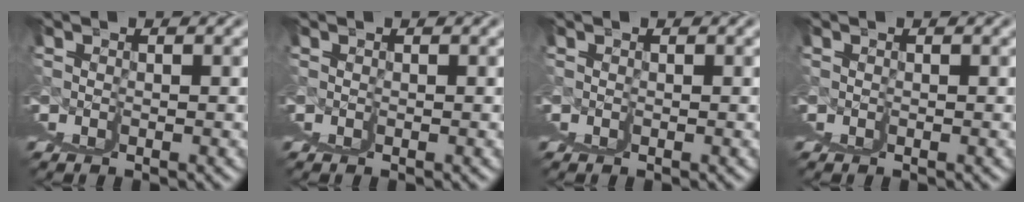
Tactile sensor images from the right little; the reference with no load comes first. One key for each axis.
{"total": 0.0}
{"total": 0.0}
{"total": 0.0}